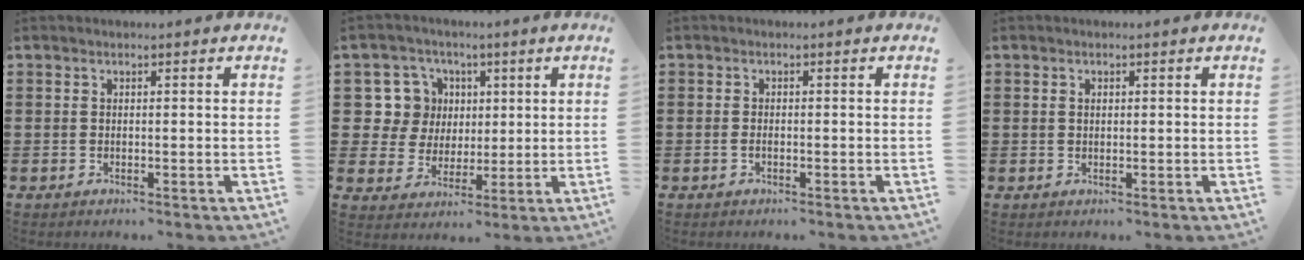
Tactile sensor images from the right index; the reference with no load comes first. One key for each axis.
{"total": 8.2, "fx": 2.2, "fy": 7.7, "fz": 1.5, "tx": -0.065, "ty": 0.014, "tz": 0.047}
{"total": 0.8, "fx": -0.4, "fy": 0.1, "fz": 0.7, "tx": -0.017, "ty": -0.009, "tz": -0.004}
{"total": 0.7, "fx": 0.2, "fy": 0.5, "fz": 0.5, "tx": -0.011, "ty": 0.001, "tz": 0.005}